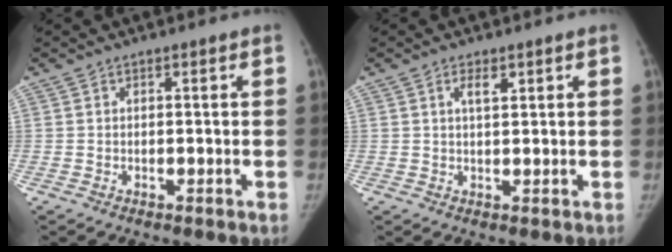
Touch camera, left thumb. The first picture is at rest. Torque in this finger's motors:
{"motor_torque": [-0.19, -0.26, 0.60, -0.21, -0.04]}